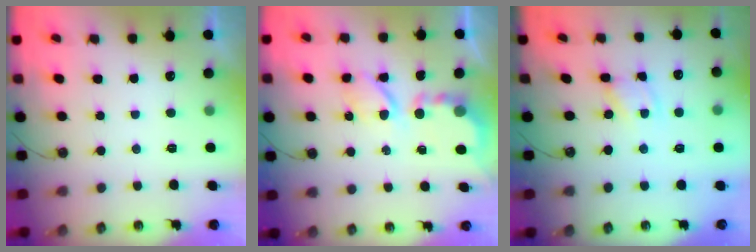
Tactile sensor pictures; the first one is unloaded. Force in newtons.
{"total": 5.5, "press": 5.5, "slide": 0.6}
{"total": 3.1, "press": 3.1, "slide": 0.1}